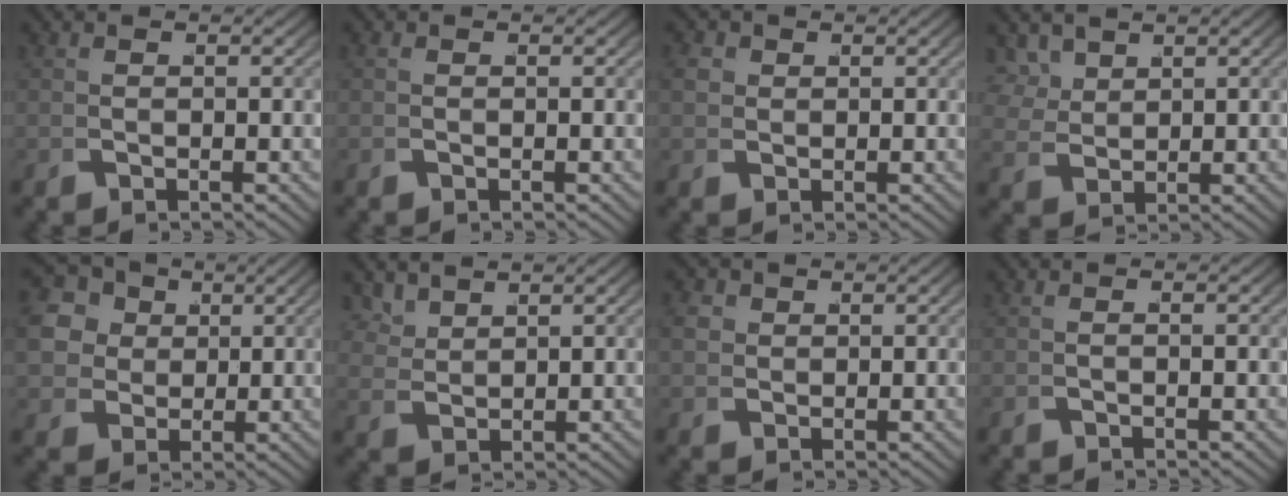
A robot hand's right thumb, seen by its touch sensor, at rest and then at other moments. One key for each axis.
{"total": 0.0}
{"total": 3.2, "fx": 0.9, "fy": 2.6, "fz": 1.5, "tx": -0.036, "ty": -0.004, "tz": 0.020}
{"total": 2.8, "fx": 1.6, "fy": 1.8, "fz": 1.5, "tx": -0.035, "ty": -0.006, "tz": 0.040}
{"total": 11.4, "fx": 2.5, "fy": 9.4, "fz": 6.0, "tx": -0.126, "ty": -0.006, "tz": 0.031}
{"total": 2.2, "fx": 2.0, "fy": 0.3, "fz": 0.7, "tx": -0.013, "ty": 0.006, "tz": 0.047}
{"total": 3.5, "fx": 1.0, "fy": 2.9, "fz": 1.7, "tx": -0.041, "ty": -0.005, "tz": 0.022}
{"total": 0.7, "fx": -0.2, "fy": -0.6, "fz": -0.2, "tx": 0.009, "ty": 0.007, "tz": -0.008}